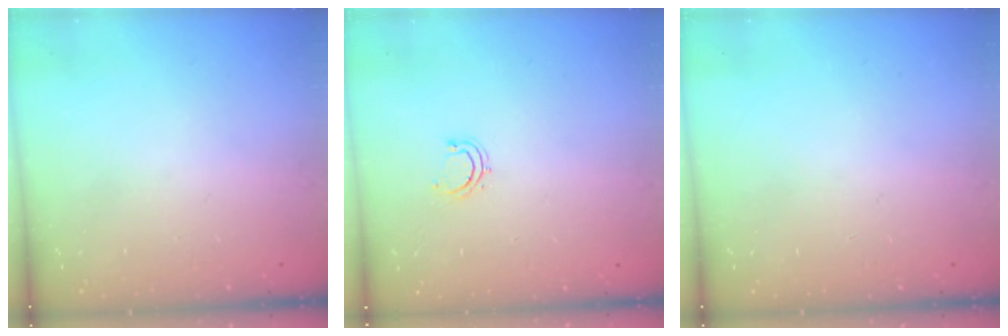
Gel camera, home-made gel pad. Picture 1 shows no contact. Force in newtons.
{"total": 4.0, "press": 3.8, "slide": 1.1}
{"total": 0.0}